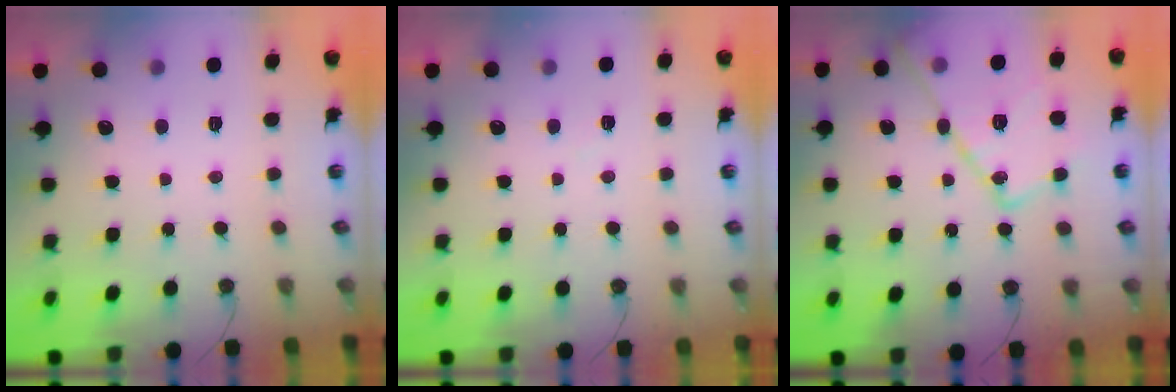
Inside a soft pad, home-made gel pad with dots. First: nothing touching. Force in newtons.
{"total": 3.8, "press": 3.8, "slide": 0.6}
{"total": 19.5, "press": 19.4, "slide": 1.8}